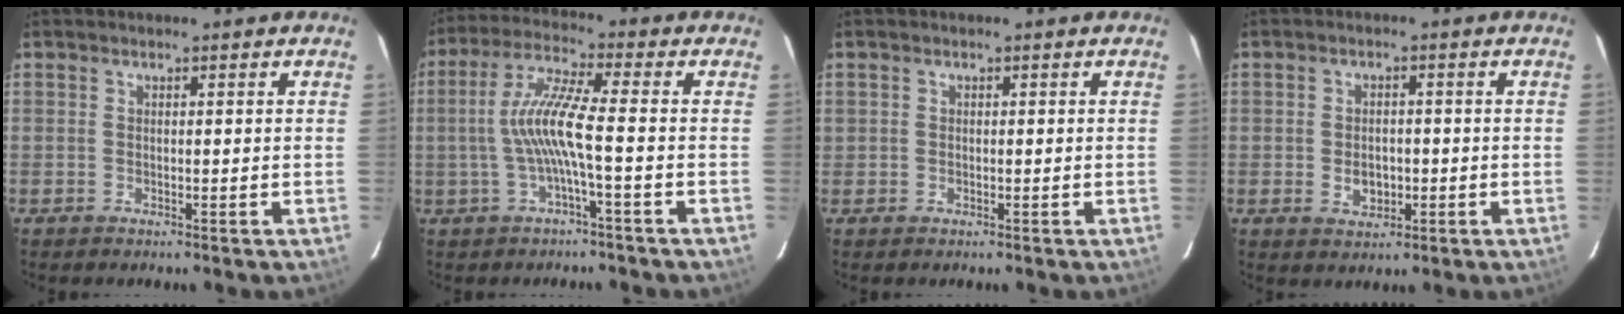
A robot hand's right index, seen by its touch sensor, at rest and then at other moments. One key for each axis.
{"total": 8.5, "fx": -1.6, "fy": -0.2, "fz": 8.4, "tx": -0.177, "ty": 0.007, "tz": -0.028}
{"total": 0.6, "fx": -0.1, "fy": 0.6, "fz": 0.1, "tx": 0.001, "ty": 0.000, "tz": -0.002}
{"total": 4.1, "fx": -0.9, "fy": 3.1, "fz": 2.6, "tx": -0.046, "ty": -0.001, "tz": -0.009}